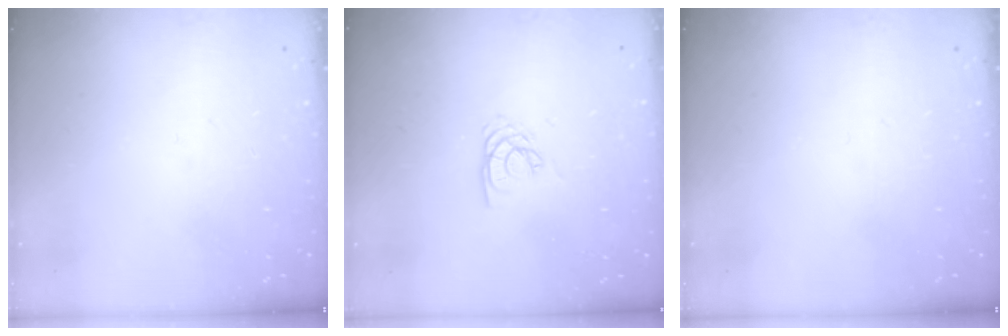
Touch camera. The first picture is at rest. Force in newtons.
{"total": 4.2, "press": 4.2, "slide": 0.0}
{"total": 0.0}